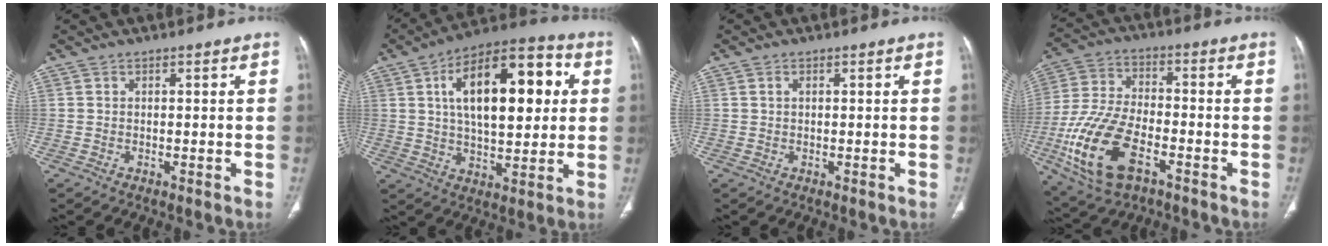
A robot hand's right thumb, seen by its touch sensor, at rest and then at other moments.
{"total": 21.5, "force": [5.0, 10.3, 18.2], "torque": [-0.255, 0.014, 0.070]}
{"total": 0.7, "force": [0.2, 0.4, 0.5], "torque": [-0.011, 0.003, 0.005]}
{"total": 17.3, "force": [-6.8, 8.8, 13.2], "torque": [-0.277, 0.015, -0.125]}